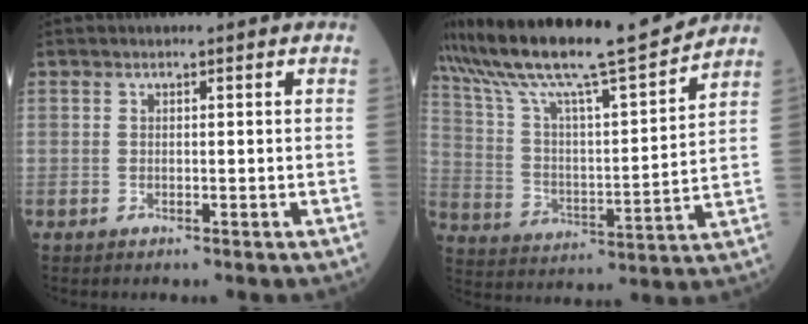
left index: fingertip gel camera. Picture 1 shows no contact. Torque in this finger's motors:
{"motor_torque": [1.09, -1.05, 0.71, 0.21]}